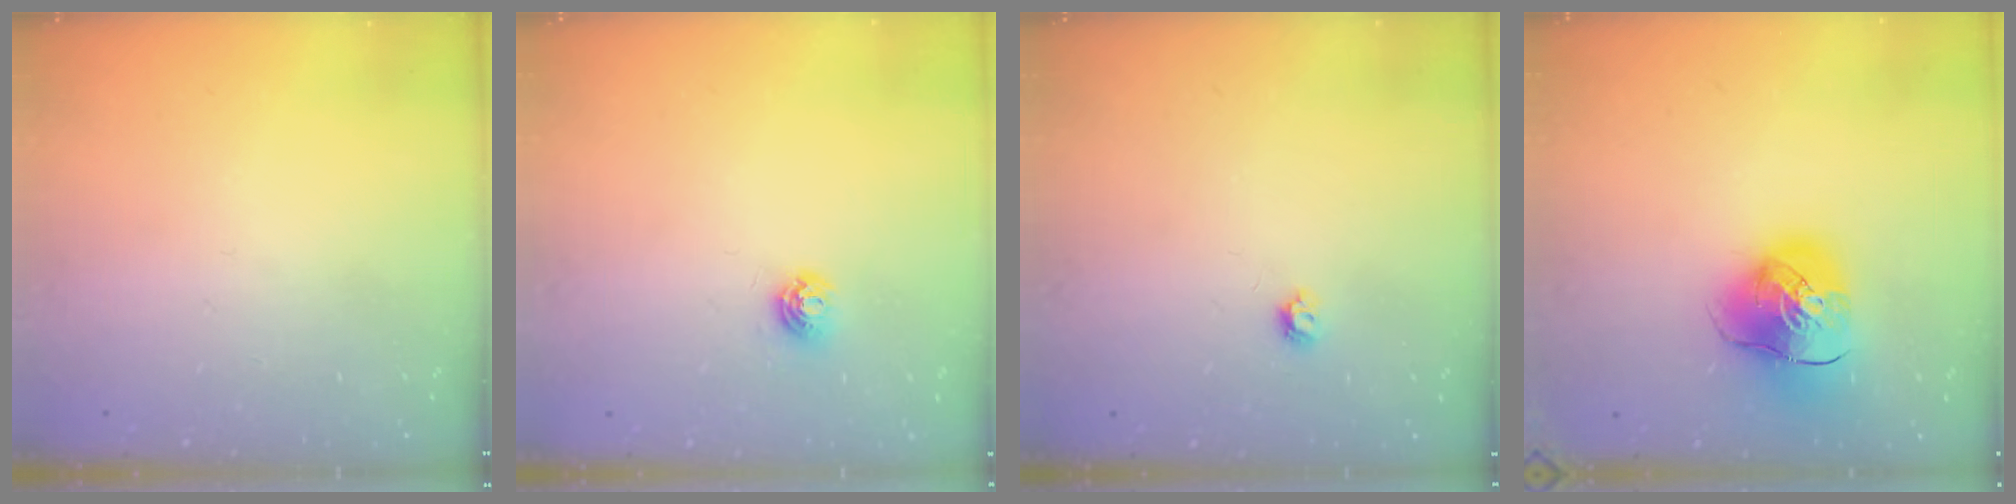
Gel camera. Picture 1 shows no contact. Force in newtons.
{"total": 5.0, "press": 5.0, "slide": 0.6}
{"total": 3.9, "press": 3.8, "slide": 0.7}
{"total": 12.1, "press": 11.9, "slide": 1.9}